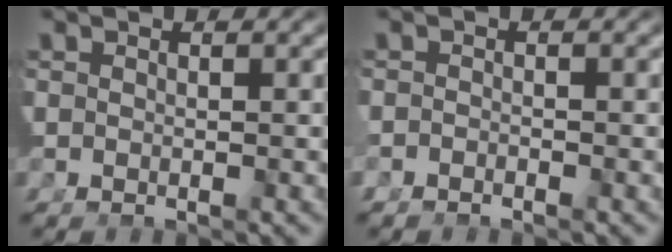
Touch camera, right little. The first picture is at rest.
{"total": 0.9, "force": [-0.9, 0.0, 0.2], "torque": [-0.006, -0.003, -0.016]}